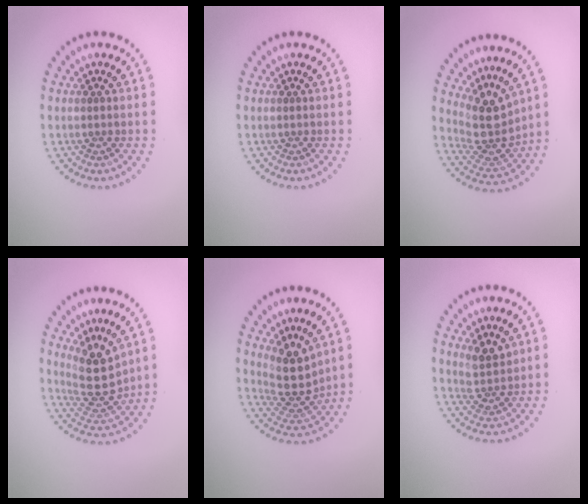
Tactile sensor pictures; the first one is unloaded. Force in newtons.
{"total": 0.0}
{"total": 4.1, "press": 3.2, "slide": 2.6}
{"total": 4.2, "press": 3.6, "slide": 2.2}
{"total": 4.1, "press": 3.0, "slide": 2.7}
{"total": 2.5, "press": 1.9, "slide": 1.6}